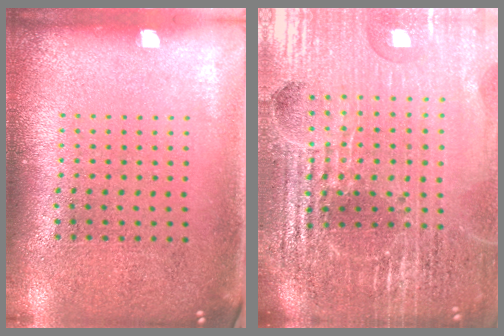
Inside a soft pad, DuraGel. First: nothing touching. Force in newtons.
{"total": 6.8, "press": 5.9, "slide": 3.4}